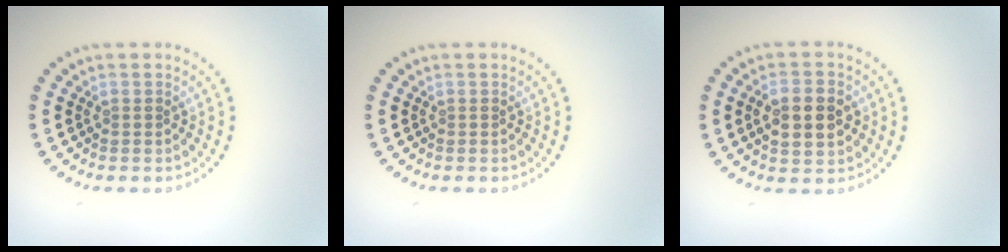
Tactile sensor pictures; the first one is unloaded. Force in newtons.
{"total": 0.0}
{"total": 4.5, "press": 4.5, "slide": 0.1}